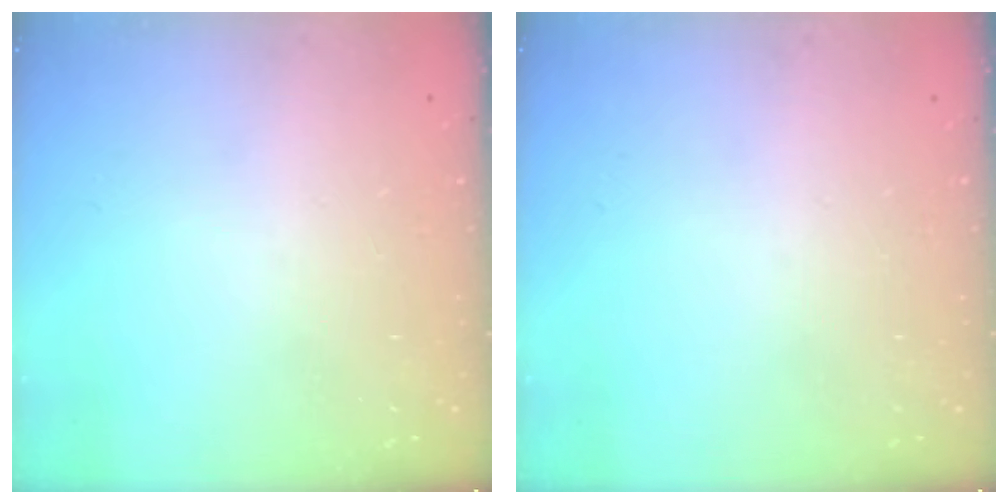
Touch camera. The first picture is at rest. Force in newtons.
{"total": 0.0}